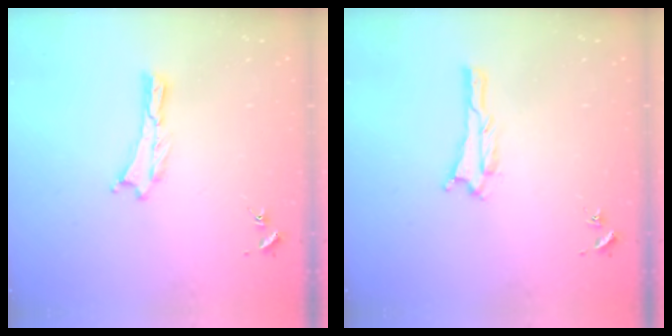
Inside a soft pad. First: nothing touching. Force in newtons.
{"total": 0.6, "press": 0.6, "slide": 0.1}